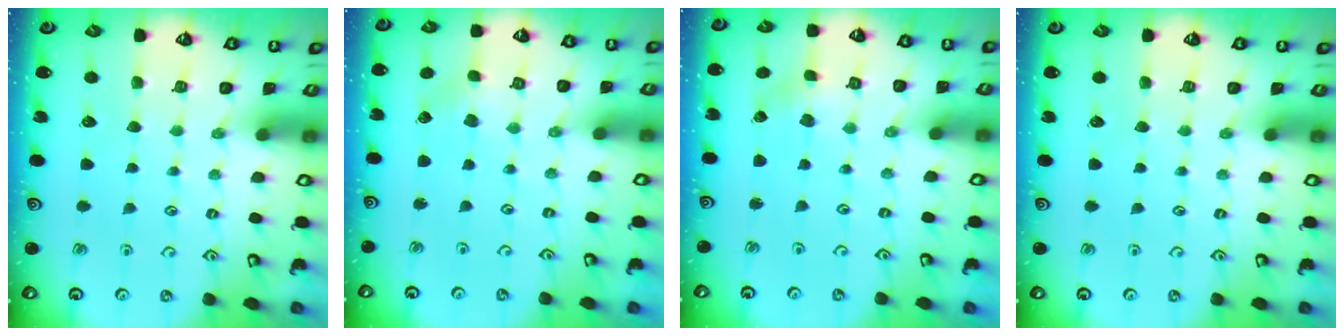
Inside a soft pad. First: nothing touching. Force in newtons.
{"total": 1.4, "press": 1.4, "slide": 0.2}
{"total": 1.8, "press": 1.8, "slide": 0.2}
{"total": 0.0}